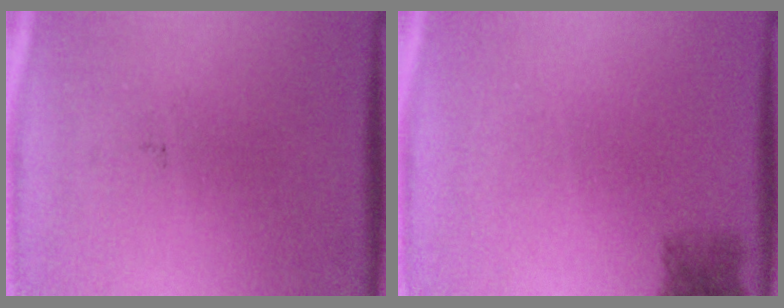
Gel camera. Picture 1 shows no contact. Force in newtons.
{"total": 2.3}